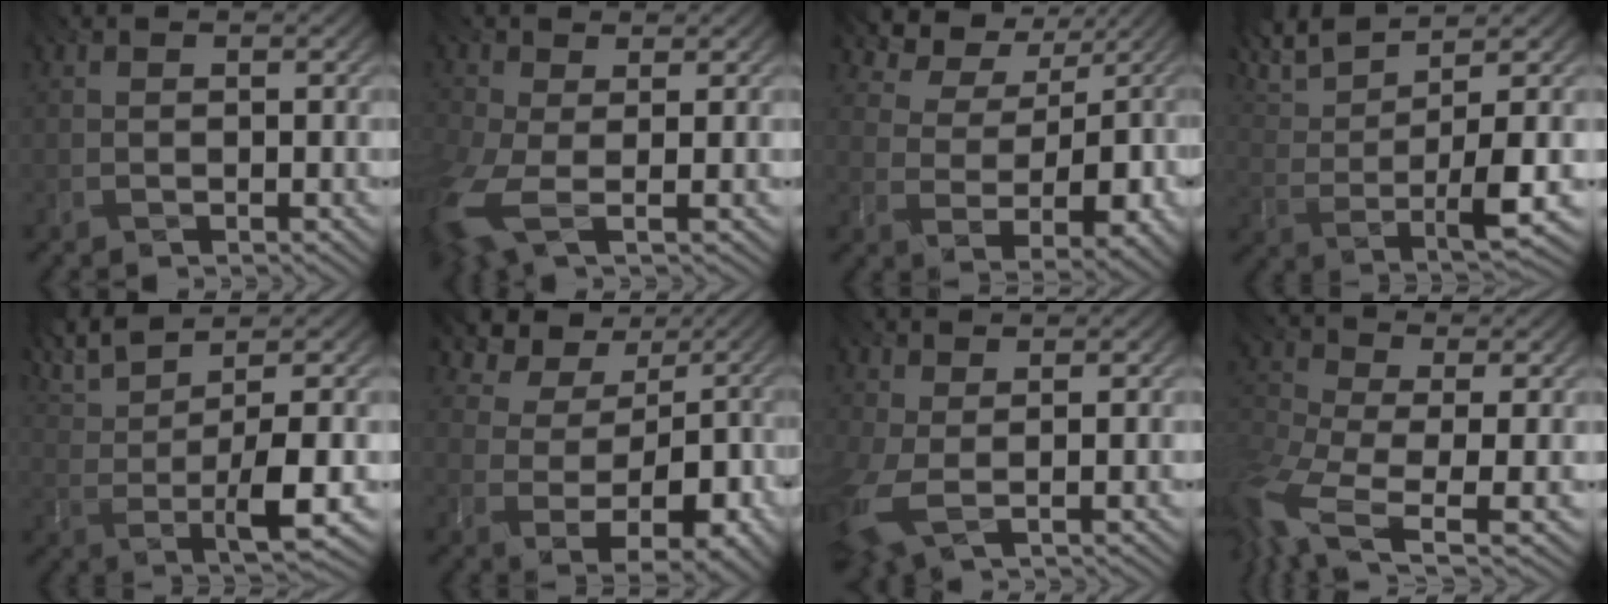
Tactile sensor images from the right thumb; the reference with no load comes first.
{"total": 6.5, "force": [-1.4, 3.5, 5.3], "torque": [-0.145, -0.018, -0.040]}
{"total": 6.2, "force": [2.3, 4.2, 3.9], "torque": [-0.061, -0.004, 0.043]}
{"total": 8.0, "force": [4.2, 2.0, 6.5], "torque": [-0.132, 0.009, 0.082]}
{"total": 7.8, "force": [3.0, 1.8, 7.0], "torque": [-0.135, 0.010, 0.060]}
{"total": 7.6, "force": [1.3, 5.6, 5.0], "torque": [-0.076, -0.005, 0.028]}
{"total": 4.8, "force": [0.5, 2.4, 4.2], "torque": [-0.112, 0.004, 0.004]}
{"total": 9.4, "force": [-4.3, 3.9, 7.5], "torque": [-0.182, -0.015, -0.097]}